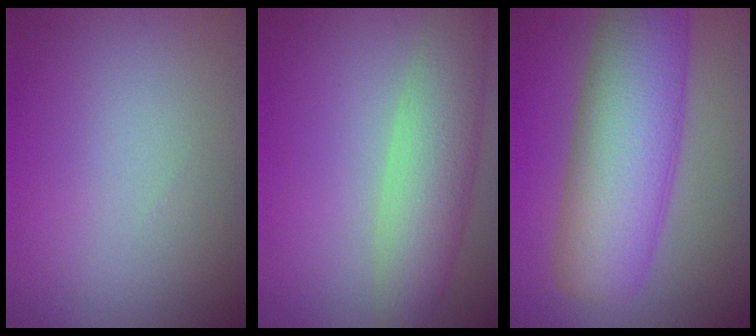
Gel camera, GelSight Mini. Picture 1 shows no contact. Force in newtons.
{"total": 6.0, "press": 6.0, "slide": 0.1}
{"total": 10.8, "press": 10.8, "slide": 0.4}